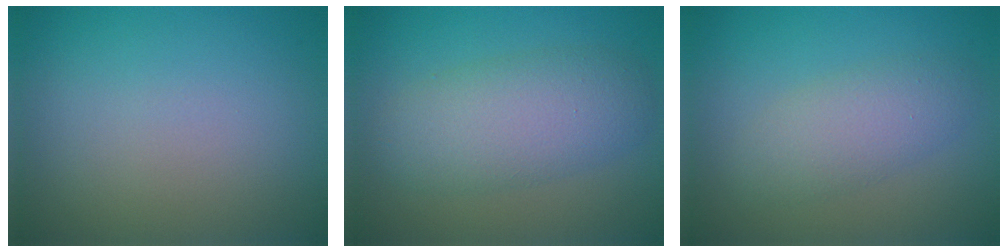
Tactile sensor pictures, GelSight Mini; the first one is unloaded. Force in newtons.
{"total": 5.4, "press": 5.4, "slide": 0.1}
{"total": 3.2, "press": 3.2, "slide": 0.1}